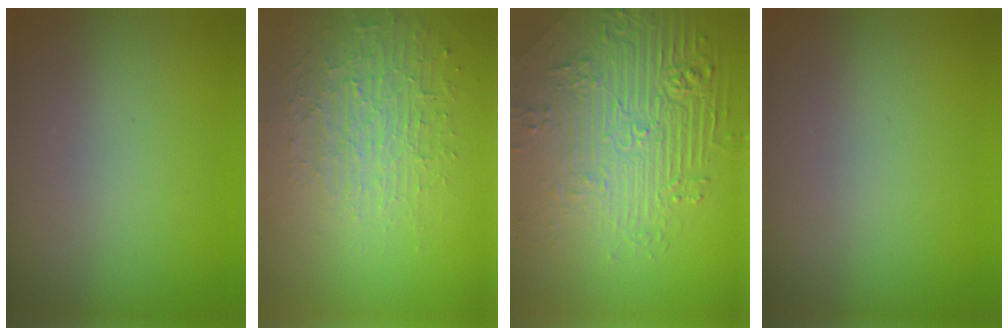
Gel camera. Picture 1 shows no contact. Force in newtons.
{"total": 3.7, "press": 3.2, "slide": 1.7}
{"total": 7.3, "press": 5.8, "slide": 4.5}
{"total": 0.0}